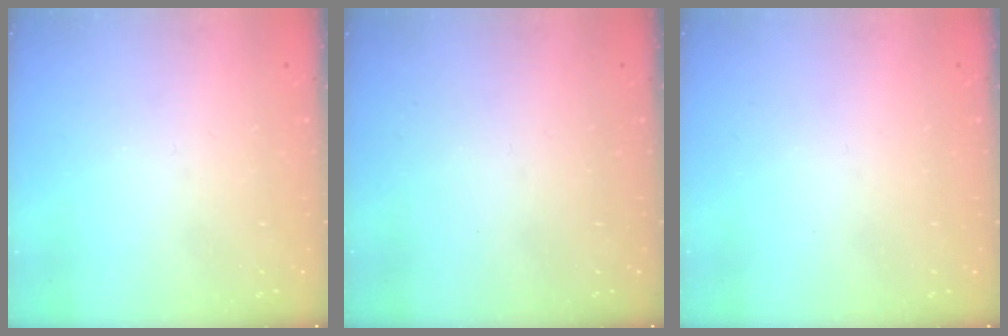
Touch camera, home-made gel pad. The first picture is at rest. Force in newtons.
{"total": 0.0}
{"total": 0.0}